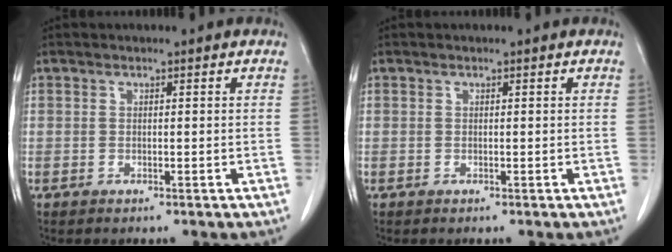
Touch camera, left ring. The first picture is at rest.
{"total": 0.0}